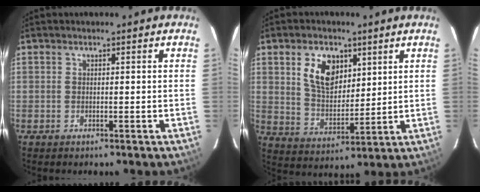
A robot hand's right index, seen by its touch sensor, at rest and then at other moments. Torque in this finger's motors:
{"motor_torque": [0.40, 0.21, 0.23, 0.08]}